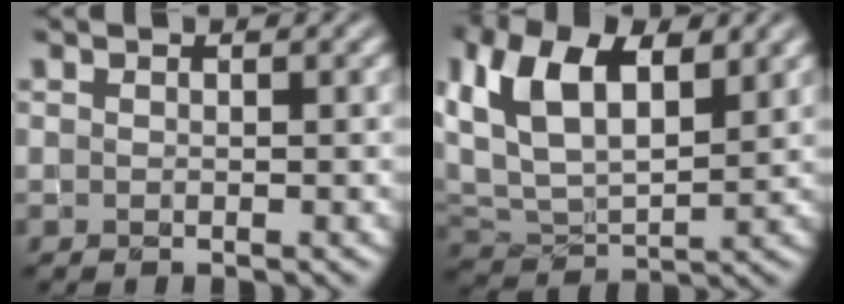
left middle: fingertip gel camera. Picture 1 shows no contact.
{"total": 9.2, "force": [3.9, 4.8, 6.8], "torque": [-0.150, 0.013, 0.065]}